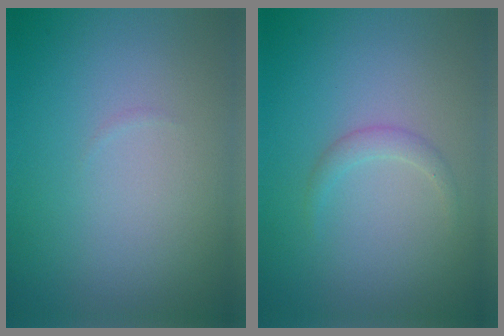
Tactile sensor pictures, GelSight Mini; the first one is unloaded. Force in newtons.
{"total": 1.2, "press": 1.1, "slide": 0.1}